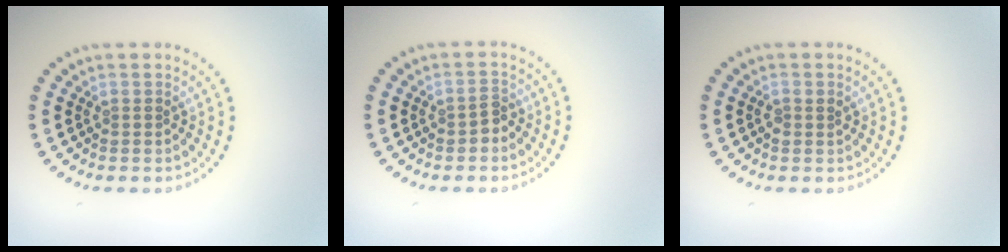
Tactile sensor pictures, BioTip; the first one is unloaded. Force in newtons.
{"total": 1.2, "press": 1.1, "slide": 0.4}
{"total": 0.9, "press": 0.9, "slide": 0.2}